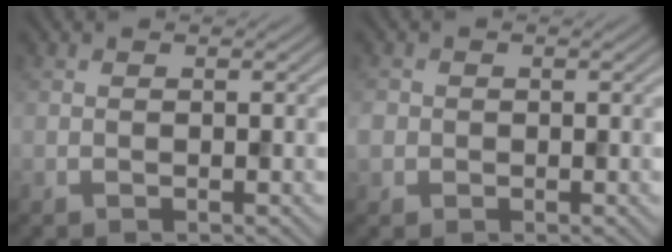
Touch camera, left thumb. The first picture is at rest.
{"total": 2.3, "force": [-0.3, 2.2, 0.6], "torque": [-0.022, -0.003, -0.009]}